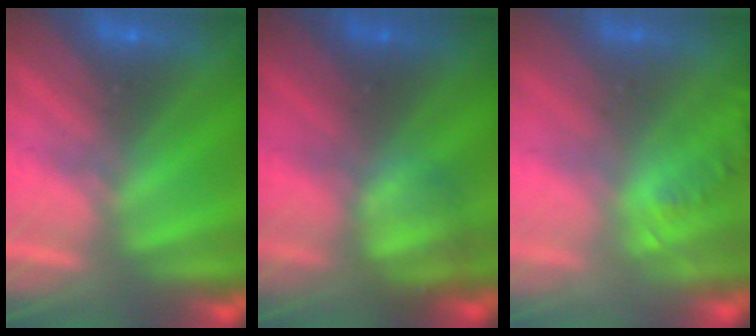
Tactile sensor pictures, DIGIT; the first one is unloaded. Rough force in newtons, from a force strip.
{"total": 2.5}
{"total": 1.8}